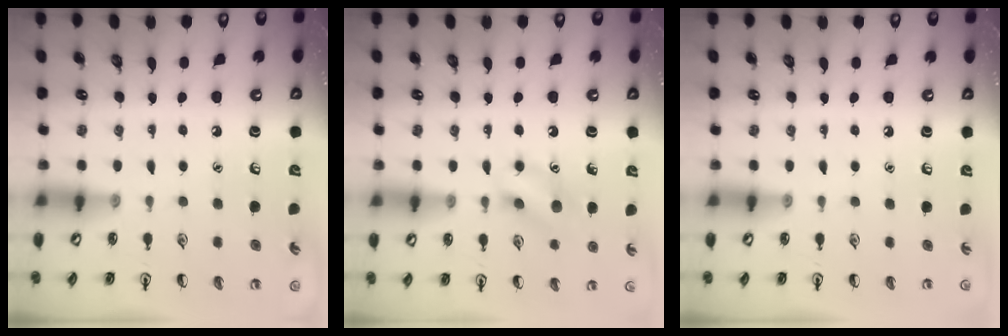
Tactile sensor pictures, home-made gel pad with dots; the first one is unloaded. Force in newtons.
{"total": 10.3, "press": 10.3, "slide": 0.6}
{"total": 0.0}